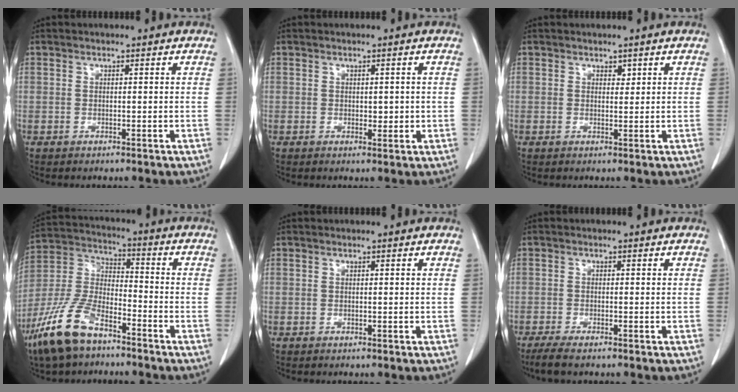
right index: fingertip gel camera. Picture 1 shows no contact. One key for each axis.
{"total": 1.7, "fx": 0.1, "fy": 1.1, "fz": 1.3, "tx": -0.012, "ty": -0.001, "tz": 0.004}
{"total": 0.9, "fx": 0.6, "fy": 0.6, "fz": 0.4, "tx": -0.001, "ty": -0.004, "tz": 0.007}
{"total": 13.3, "fx": -8.9, "fy": 4.9, "fz": 8.5, "tx": -0.195, "ty": -0.009, "tz": -0.174}
{"total": 0.0}
{"total": 4.0, "fx": -3.1, "fy": 0.6, "fz": 2.4, "tx": -0.042, "ty": -0.011, "tz": -0.049}